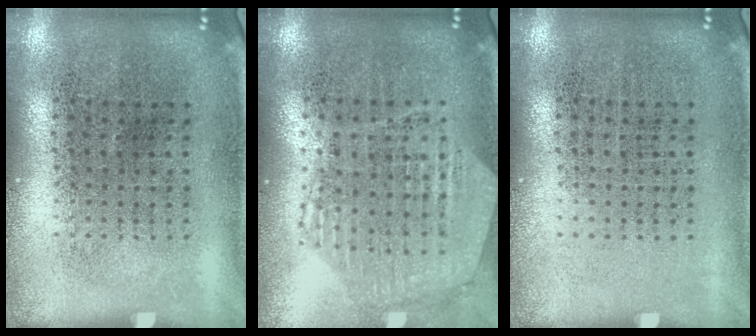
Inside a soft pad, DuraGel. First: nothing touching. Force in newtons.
{"total": 1.2, "press": 1.2, "slide": 0.2}
{"total": 0.0}